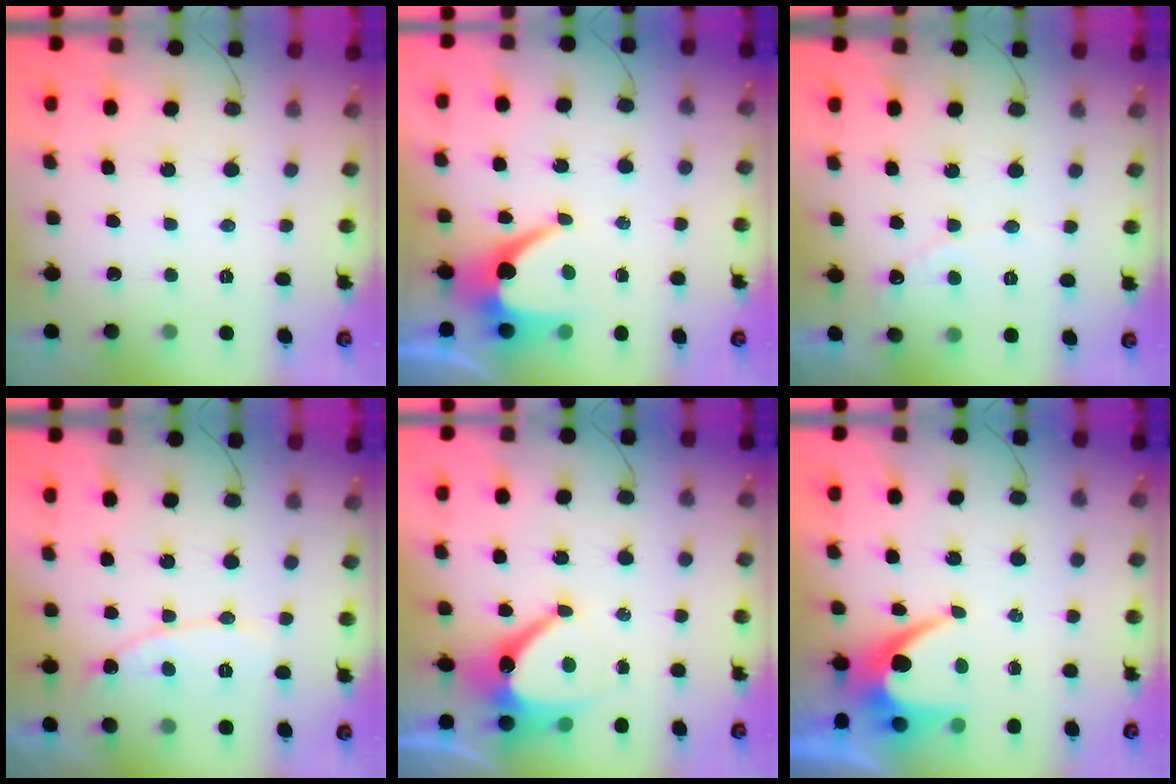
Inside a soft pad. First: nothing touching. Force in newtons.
{"total": 7.6, "press": 7.6, "slide": 0.2}
{"total": 3.9, "press": 3.9, "slide": 0.2}
{"total": 8.6, "press": 8.6, "slide": 0.4}
{"total": 9.9, "press": 9.8, "slide": 0.8}
{"total": 8.1, "press": 8.1, "slide": 0.4}